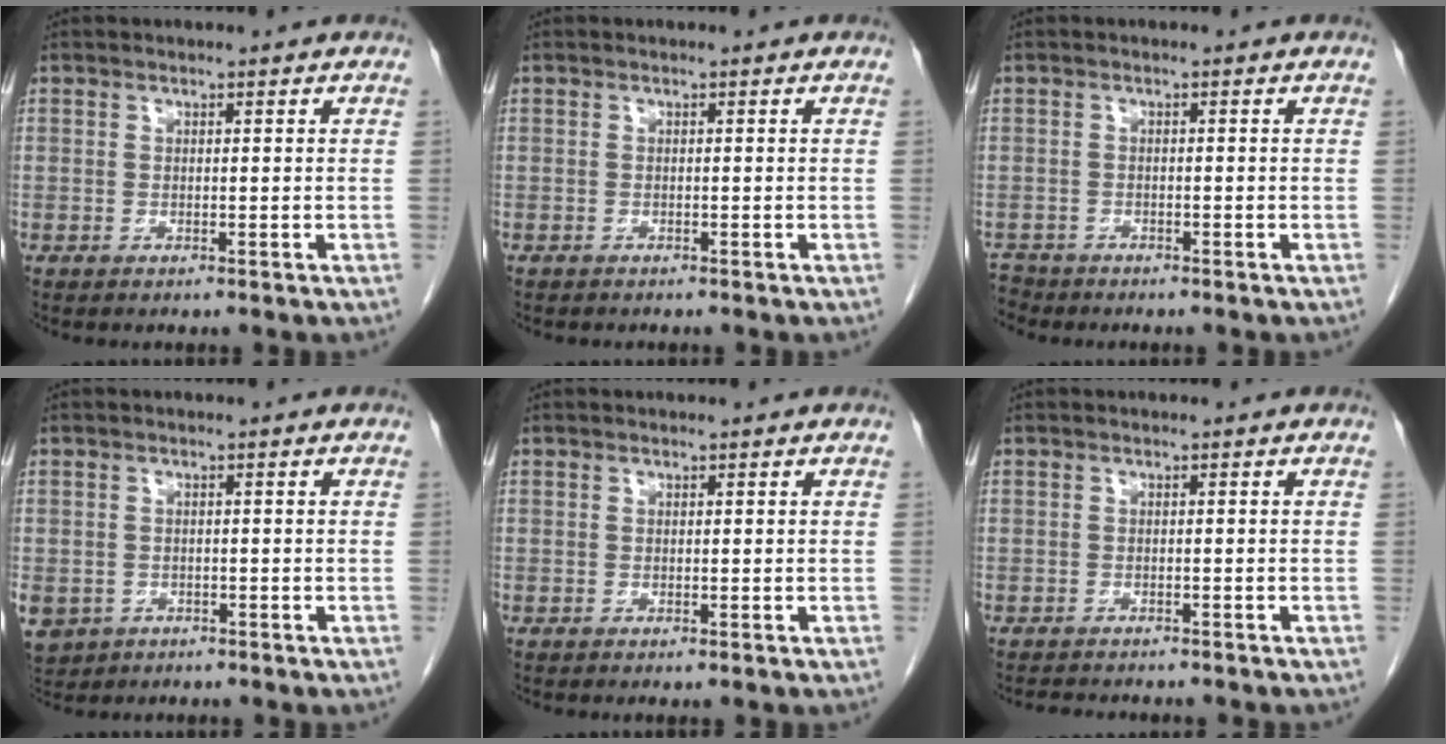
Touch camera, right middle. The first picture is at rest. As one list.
[{"total": 0.8, "force": [-0.7, 0.3, 0.2], "torque": [-0.011, 0.000, -0.012]}, {"total": 2.5, "force": [-2.3, 0.6, -0.5], "torque": [0.006, -0.007, -0.045]}, {"total": 7.4, "force": [-3.3, 6.2, 2.3], "torque": [-0.066, -0.002, -0.047]}, {"total": 0.0}, {"total": 5.2, "force": [-4.7, 1.2, 2.0], "torque": [-0.030, -0.007, -0.061]}]